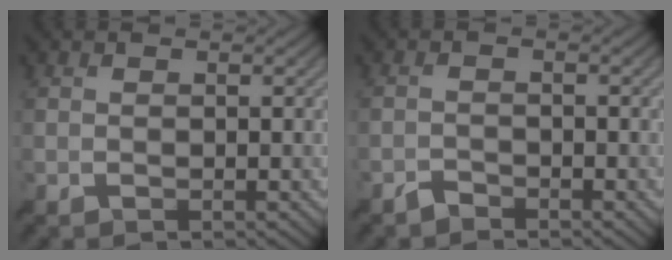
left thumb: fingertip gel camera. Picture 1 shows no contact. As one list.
[{"total": 1.5, "force": [-1.4, 0.4, 0.3], "torque": [-0.004, 0.003, -0.033]}]